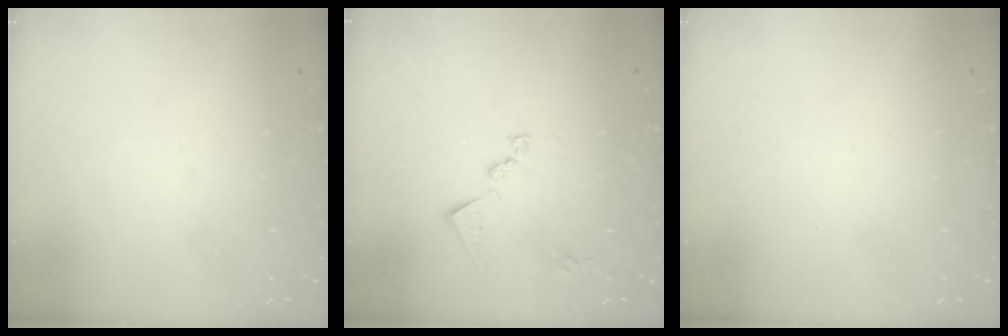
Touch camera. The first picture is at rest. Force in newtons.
{"total": 11.6, "press": 11.6, "slide": 0.7}
{"total": 0.0}